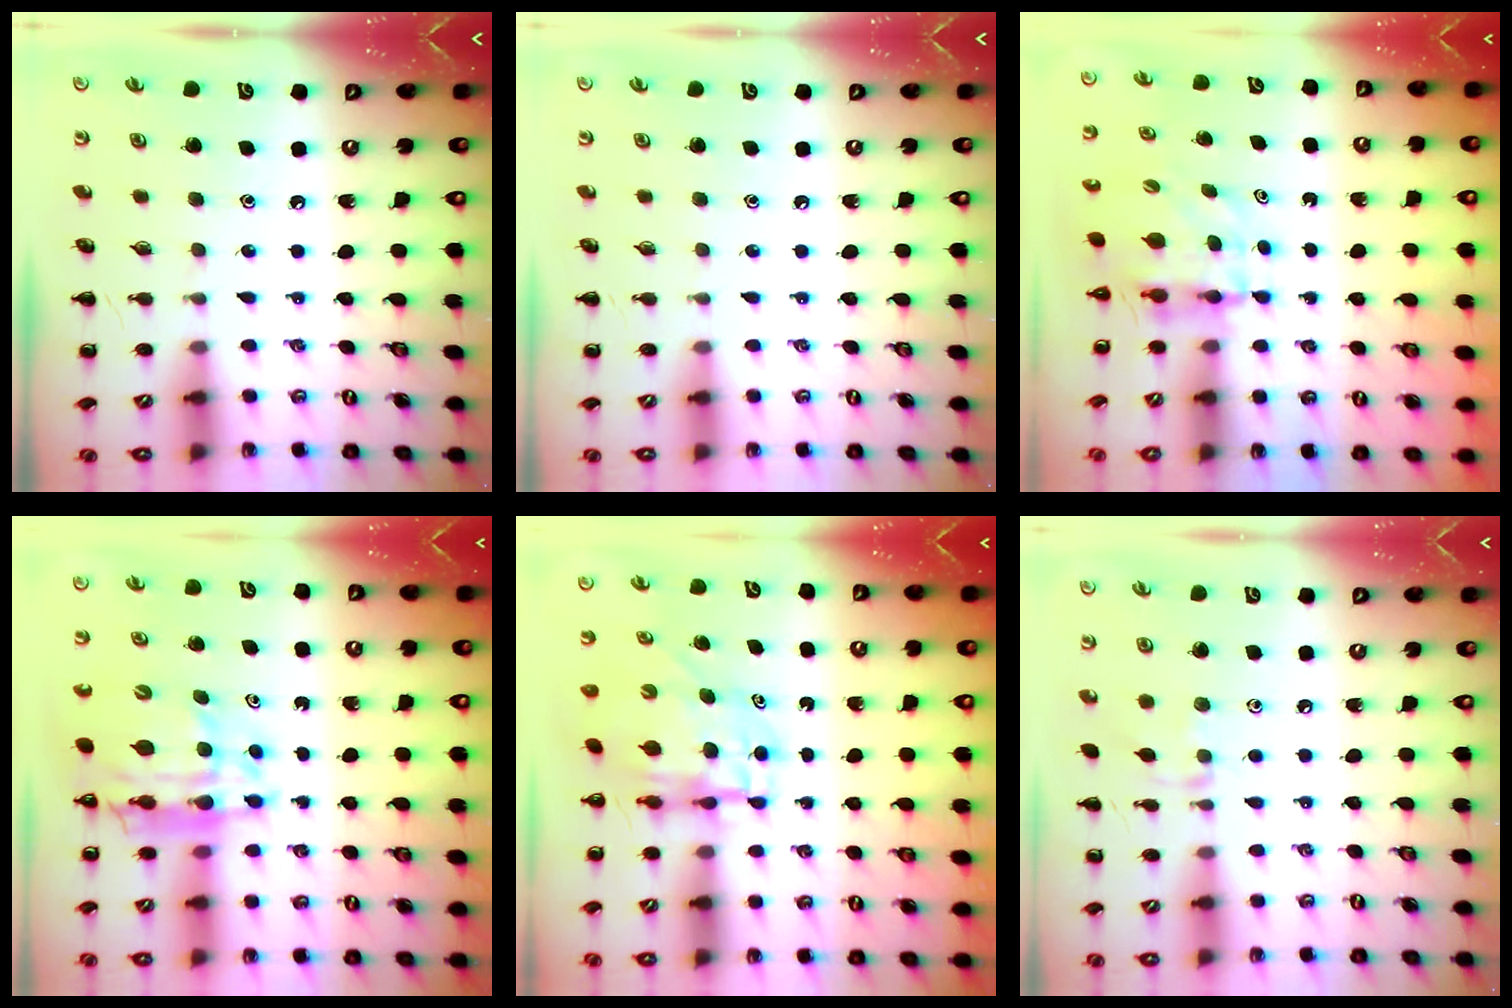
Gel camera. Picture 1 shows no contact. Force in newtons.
{"total": 0.0}
{"total": 4.0, "press": 4.0, "slide": 0.1}
{"total": 13.5, "press": 12.9, "slide": 3.8}
{"total": 6.2, "press": 6.1, "slide": 1.1}
{"total": 5.0, "press": 4.9, "slide": 1.0}